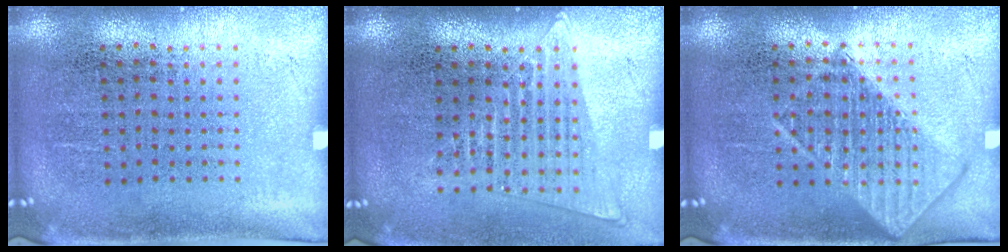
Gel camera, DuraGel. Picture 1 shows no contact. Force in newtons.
{"total": 1.4, "press": 1.2, "slide": 0.5}
{"total": 2.7, "press": 2.7, "slide": 0.4}